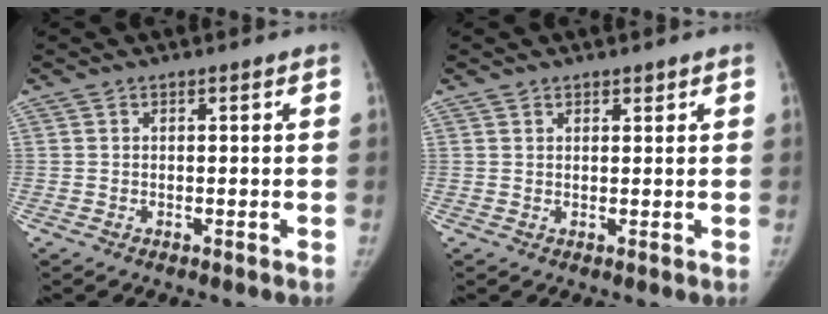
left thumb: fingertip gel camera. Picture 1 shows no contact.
{"total": 1.0, "force": [0.8, 0.6, 0.2], "torque": [0.010, -0.005, 0.010]}